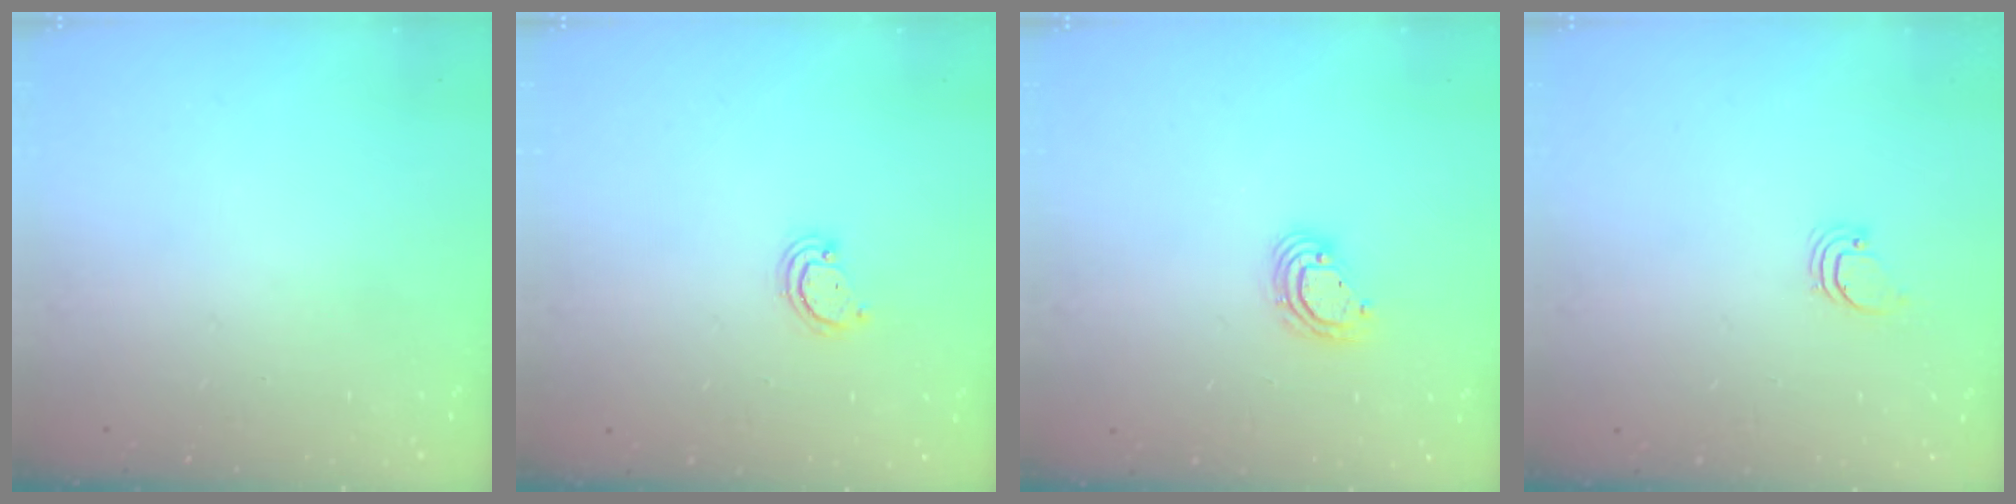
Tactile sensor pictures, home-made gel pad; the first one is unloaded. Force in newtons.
{"total": 2.3, "press": 2.3, "slide": 0.3}
{"total": 6.6, "press": 6.6, "slide": 0.9}
{"total": 0.9, "press": 0.9, "slide": 0.0}